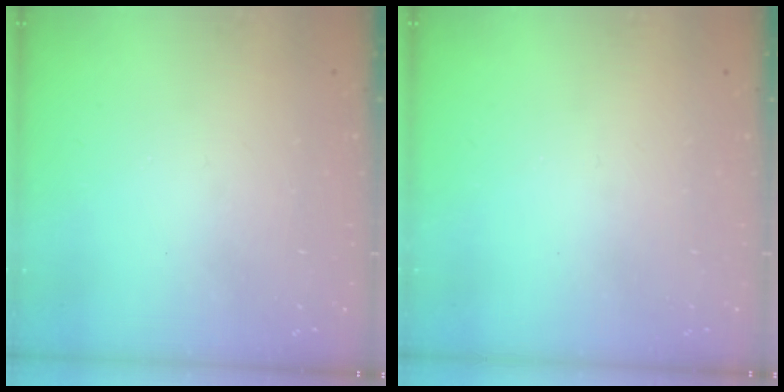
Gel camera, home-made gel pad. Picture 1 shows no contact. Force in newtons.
{"total": 0.0}